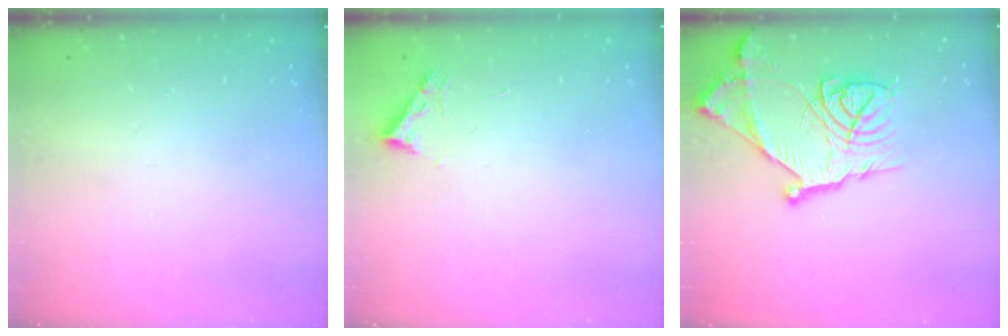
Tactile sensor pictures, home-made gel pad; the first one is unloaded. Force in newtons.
{"total": 2.7, "press": 2.7, "slide": 0.3}
{"total": 18.7, "press": 18.6, "slide": 1.4}